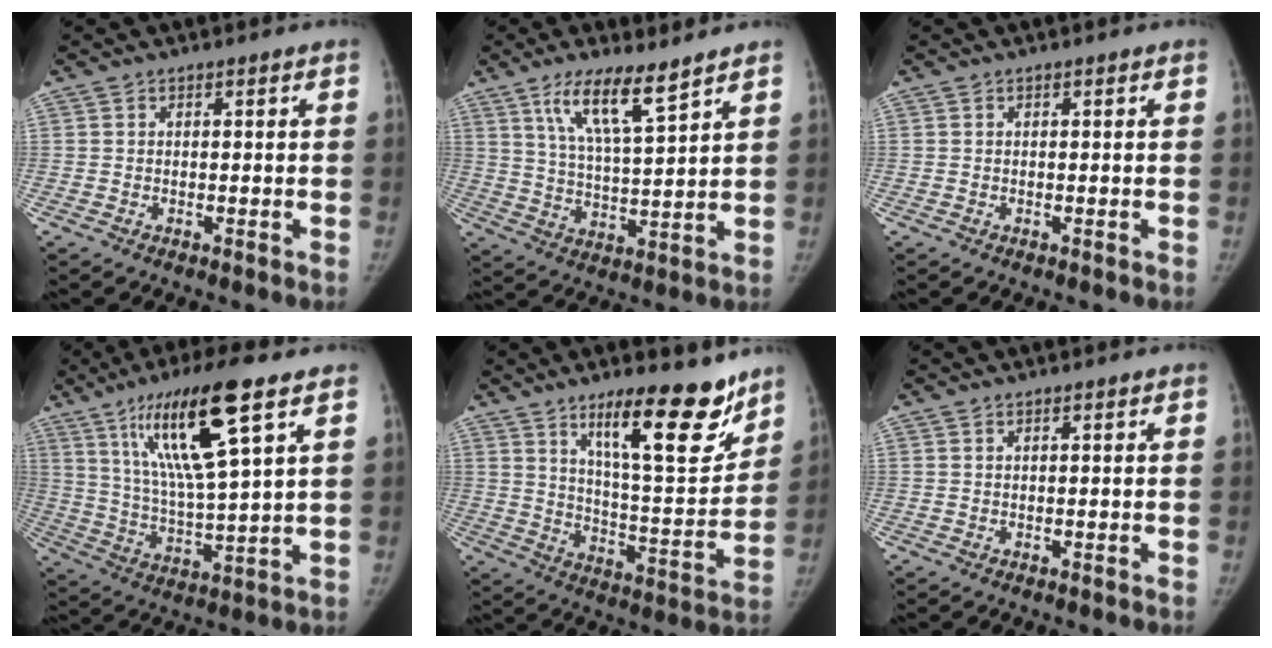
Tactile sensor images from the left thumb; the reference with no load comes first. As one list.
[{"total": 10.7, "force": [6.9, 2.0, 7.8], "torque": [-0.136, -0.040, 0.133]}, {"total": 0.0}, {"total": 18.1, "force": [9.1, 2.8, 15.4], "torque": [-0.279, -0.037, 0.171]}, {"total": 18.4, "force": [12.2, 4.8, 12.9], "torque": [-0.151, -0.088, 0.198]}, {"total": 0.0}]